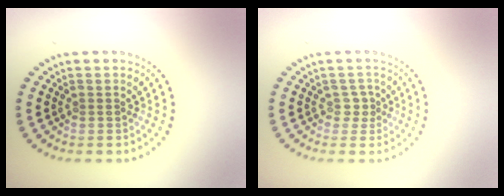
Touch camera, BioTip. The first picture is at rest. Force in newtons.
{"total": 1.1, "press": 0.8, "slide": 0.7}